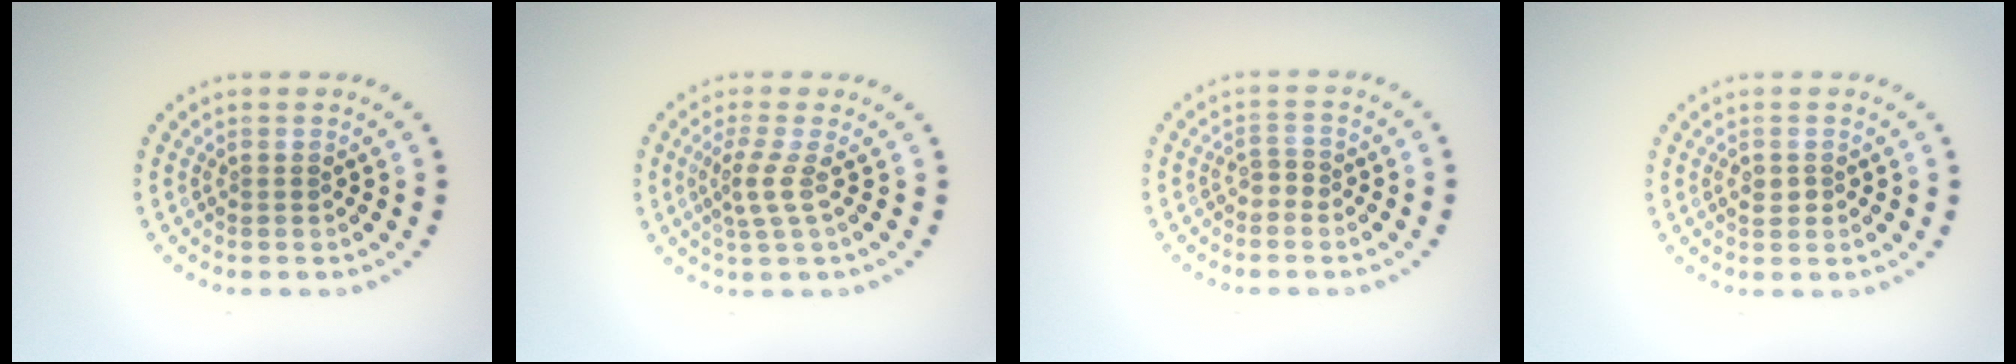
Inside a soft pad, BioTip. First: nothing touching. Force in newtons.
{"total": 2.3, "press": 1.6, "slide": 1.6}
{"total": 0.9, "press": 0.8, "slide": 0.5}
{"total": 1.2, "press": 1.2, "slide": 0.4}